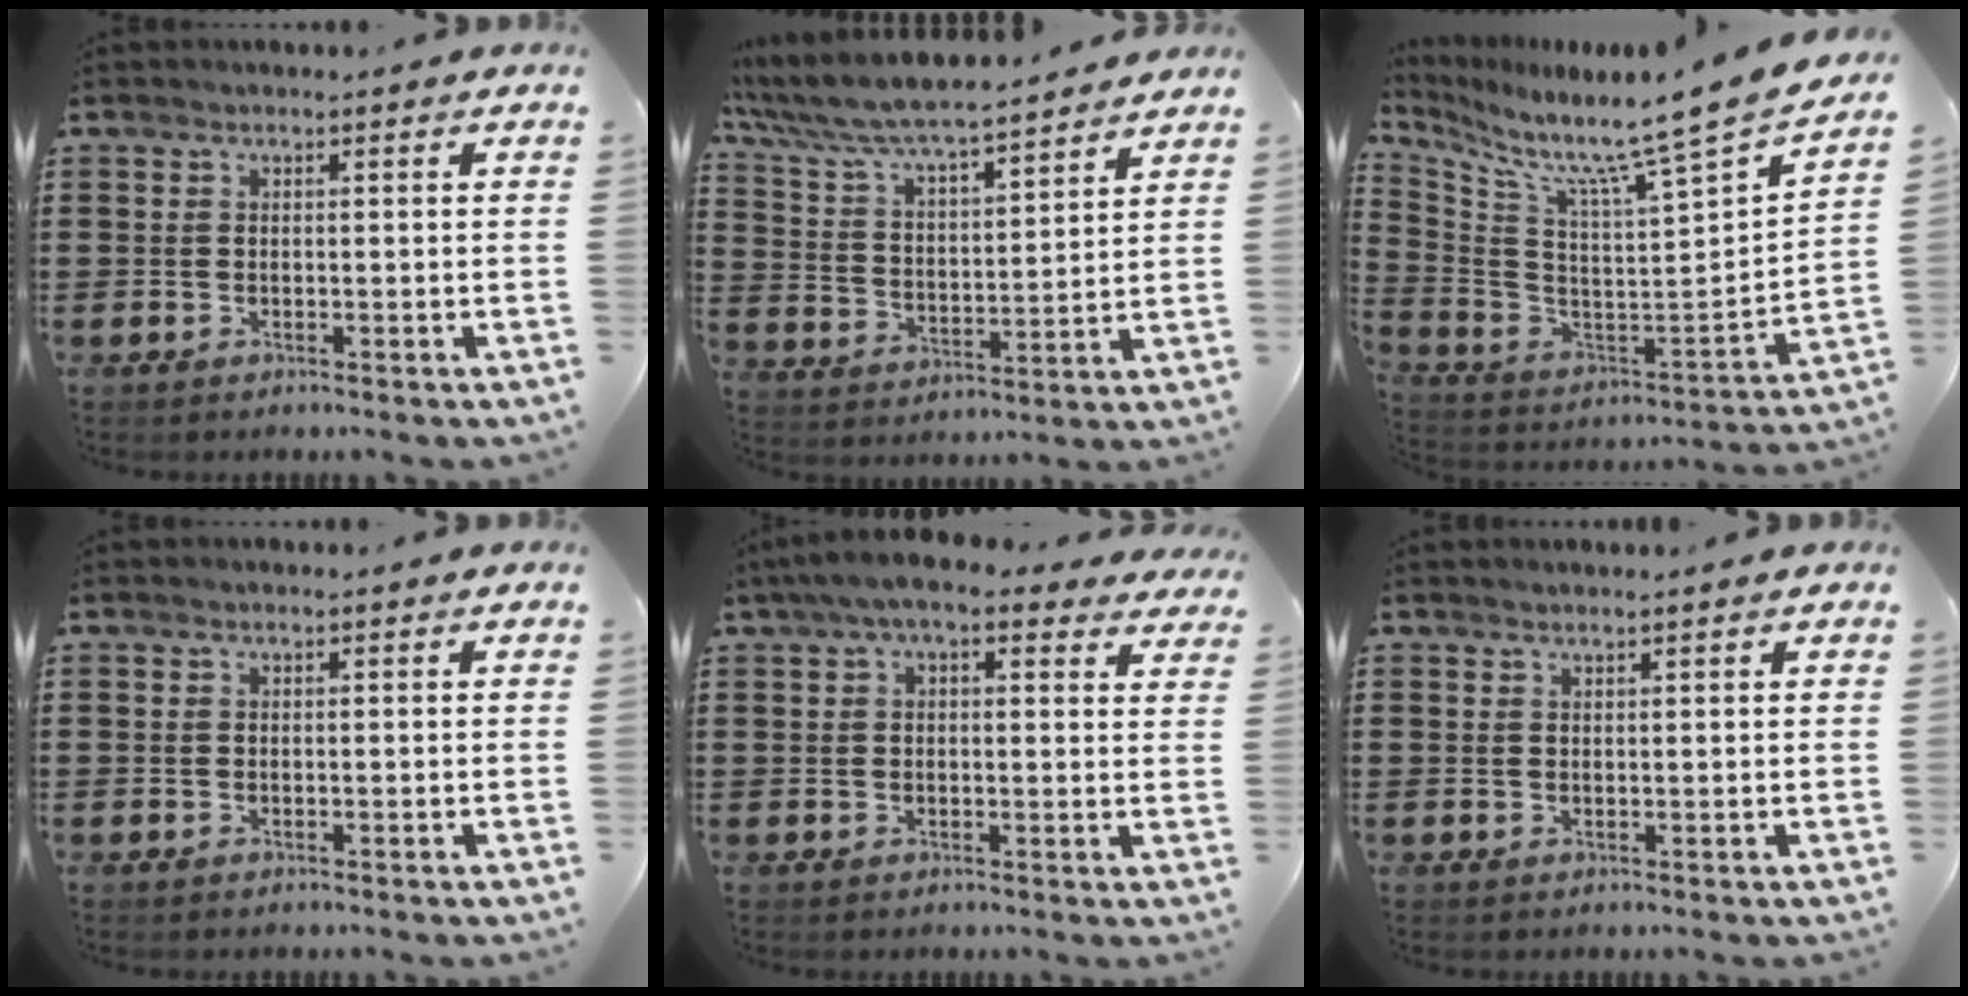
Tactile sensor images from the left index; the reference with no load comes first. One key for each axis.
{"total": 6.4, "fx": 5.9, "fy": 0.5, "fz": 2.2, "tx": -0.071, "ty": -0.041, "tz": 0.097}
{"total": 8.8, "fx": 7.5, "fy": -1.5, "fz": 4.2, "tx": -0.096, "ty": -0.088, "tz": 0.107}
{"total": 0.0}
{"total": 6.0, "fx": 4.3, "fy": 1.6, "fz": 3.9, "tx": -0.086, "ty": -0.001, "tz": 0.077}
{"total": 1.1, "fx": 1.0, "fy": -0.2, "fz": 0.4, "tx": -0.007, "ty": -0.003, "tz": 0.020}